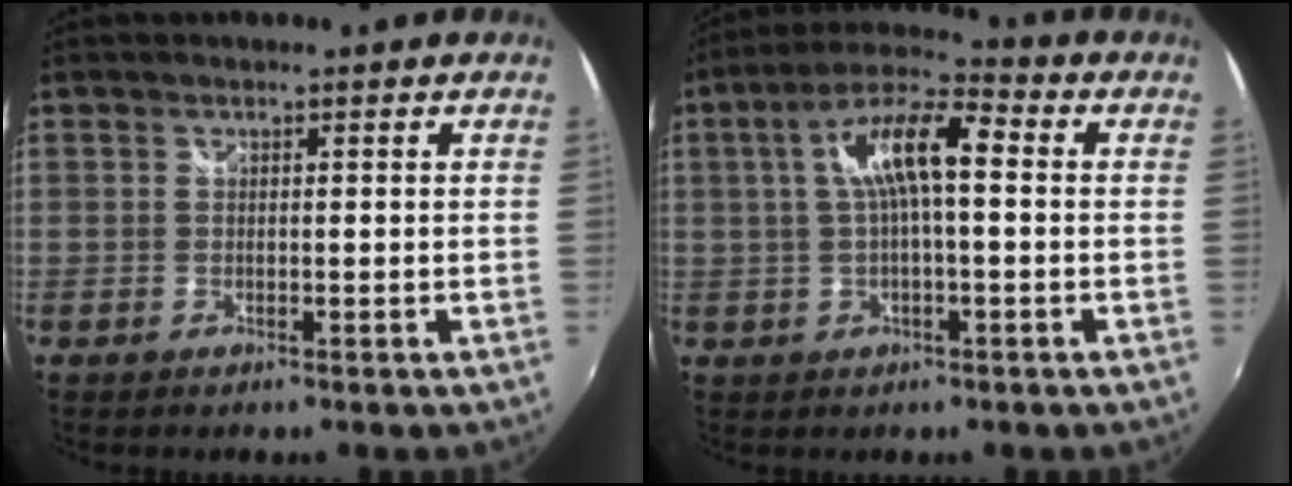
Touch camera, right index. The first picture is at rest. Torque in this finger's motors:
{"motor_torque": [0.94, -0.19, 0.68, 0.15]}